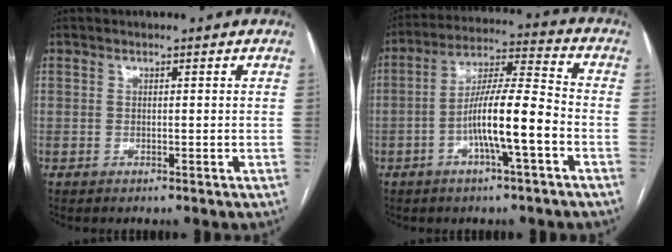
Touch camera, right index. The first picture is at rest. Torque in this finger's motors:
{"motor_torque": [1.54, -0.60, 1.04, 0.21]}